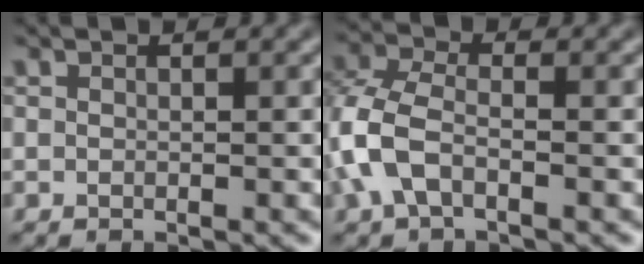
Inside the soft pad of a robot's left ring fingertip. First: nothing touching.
{"total": 4.9, "force": [-1.5, 2.9, 3.7], "torque": [-0.099, 0.004, -0.040]}